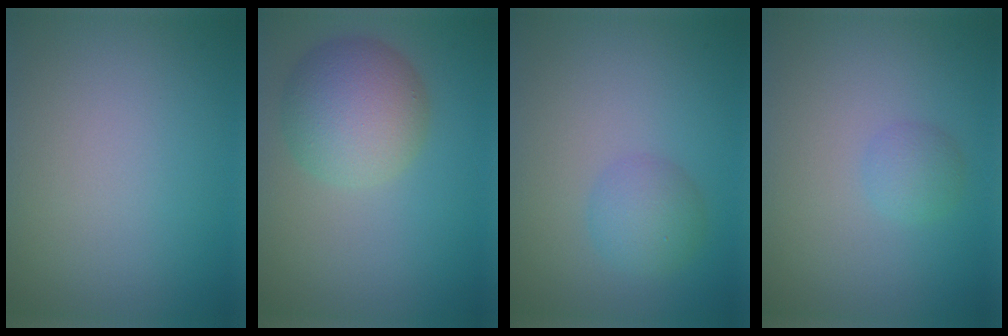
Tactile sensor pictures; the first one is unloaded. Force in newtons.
{"total": 6.0, "press": 6.0, "slide": 0.3}
{"total": 2.6, "press": 2.6, "slide": 0.1}
{"total": 1.5, "press": 1.5, "slide": 0.1}